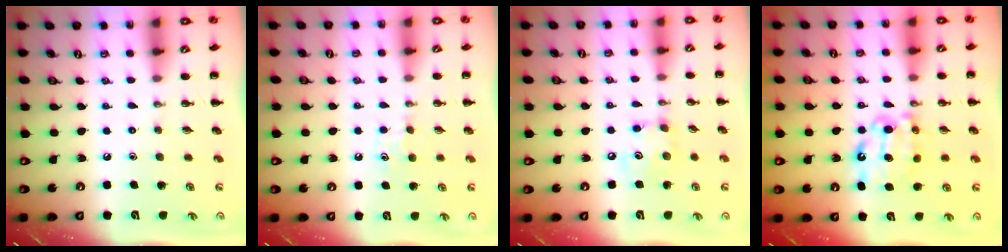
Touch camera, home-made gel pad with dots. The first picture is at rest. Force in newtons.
{"total": 4.1, "press": 4.0, "slide": 1.2}
{"total": 6.4, "press": 6.4, "slide": 0.5}
{"total": 10.0, "press": 10.0, "slide": 0.8}